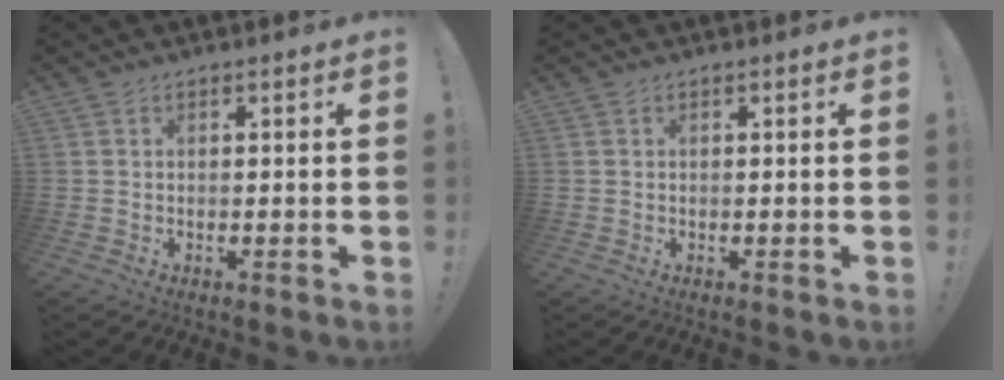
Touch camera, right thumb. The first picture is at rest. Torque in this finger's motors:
{"motor_torque": [0.01, 0.01, -0.01, 0.01, 0.05]}